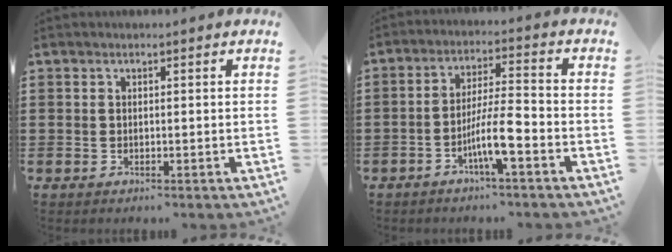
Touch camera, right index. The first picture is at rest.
{"total": 7.5, "force": [-3.6, 1.0, 6.5], "torque": [-0.128, -0.004, -0.069]}